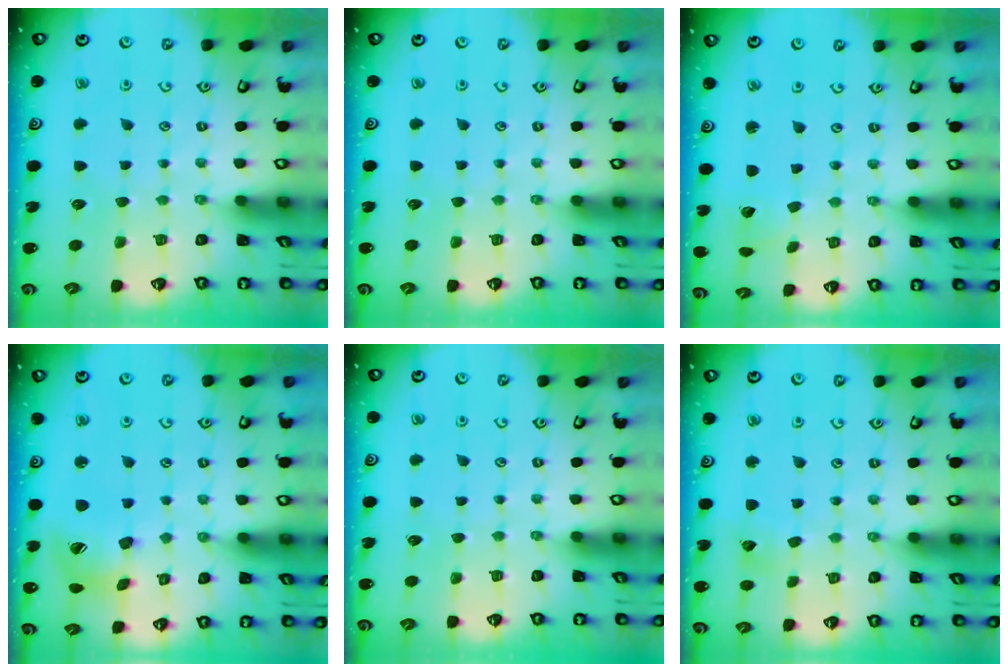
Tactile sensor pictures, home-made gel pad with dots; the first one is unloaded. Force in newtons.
{"total": 0.0}
{"total": 1.9, "press": 1.9, "slide": 0.1}
{"total": 14.3, "press": 14.1, "slide": 2.2}
{"total": 0.0}
{"total": 4.6, "press": 4.6, "slide": 0.5}